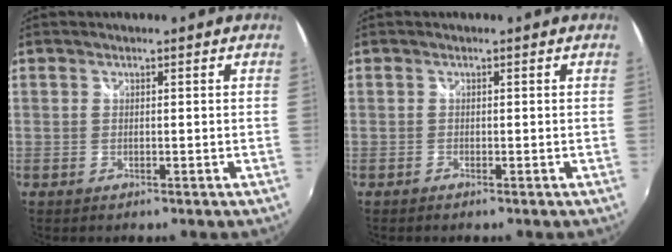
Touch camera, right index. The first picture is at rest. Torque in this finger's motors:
{"motor_torque": [-0.03, -0.16, 0.04, 0.01]}